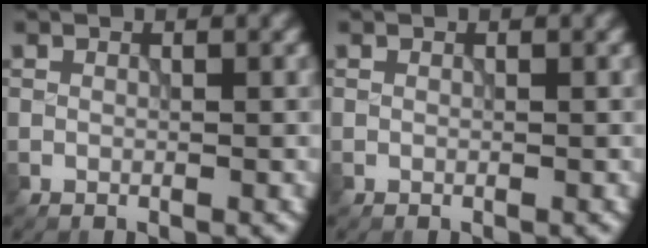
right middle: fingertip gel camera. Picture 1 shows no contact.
{"total": 0.0}